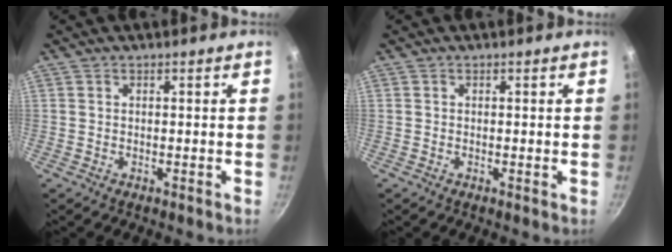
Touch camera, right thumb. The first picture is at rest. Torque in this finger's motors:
{"motor_torque": [-0.38, -0.08, -0.25, 0.05, -0.02]}